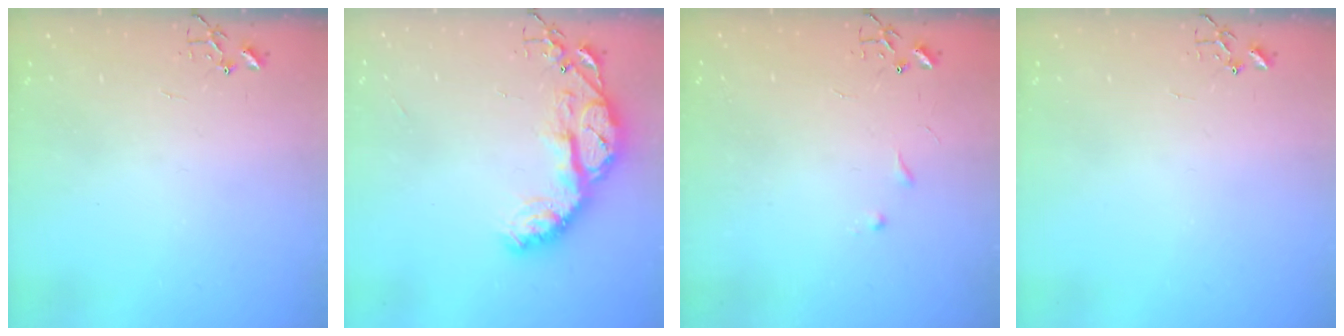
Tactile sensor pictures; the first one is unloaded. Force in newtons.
{"total": 14.9, "press": 14.8, "slide": 1.5}
{"total": 5.3, "press": 5.2, "slide": 0.7}
{"total": 0.0}